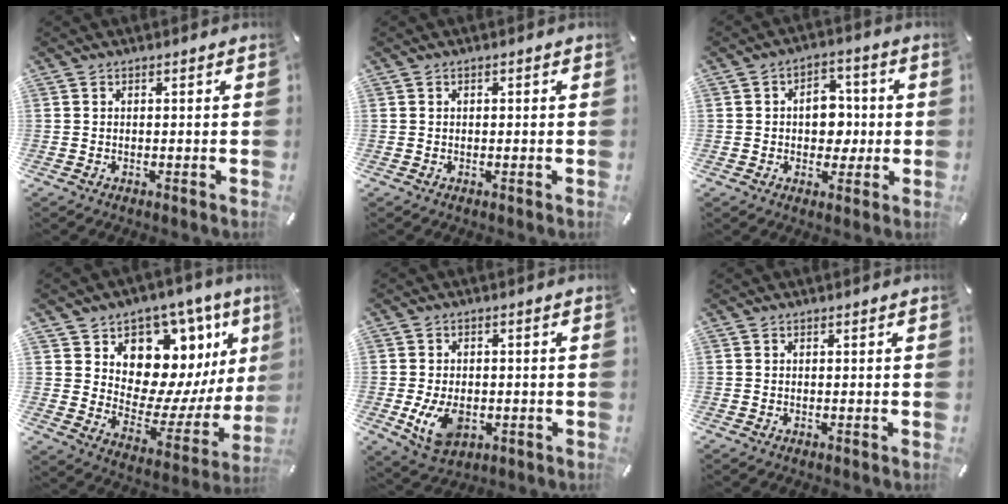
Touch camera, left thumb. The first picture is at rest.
{"total": 0.6, "force": [0.0, 0.5, 0.4], "torque": [-0.008, 0.002, -0.002]}
{"total": 8.5, "force": [0.0, 6.6, 5.3], "torque": [-0.066, 0.009, -0.004]}
{"total": 12.7, "force": [7.1, 9.0, 5.4], "torque": [-0.068, -0.098, 0.131]}
{"total": 8.4, "force": [-1.8, 5.7, 5.8], "torque": [-0.117, -0.004, -0.033]}
{"total": 0.0}